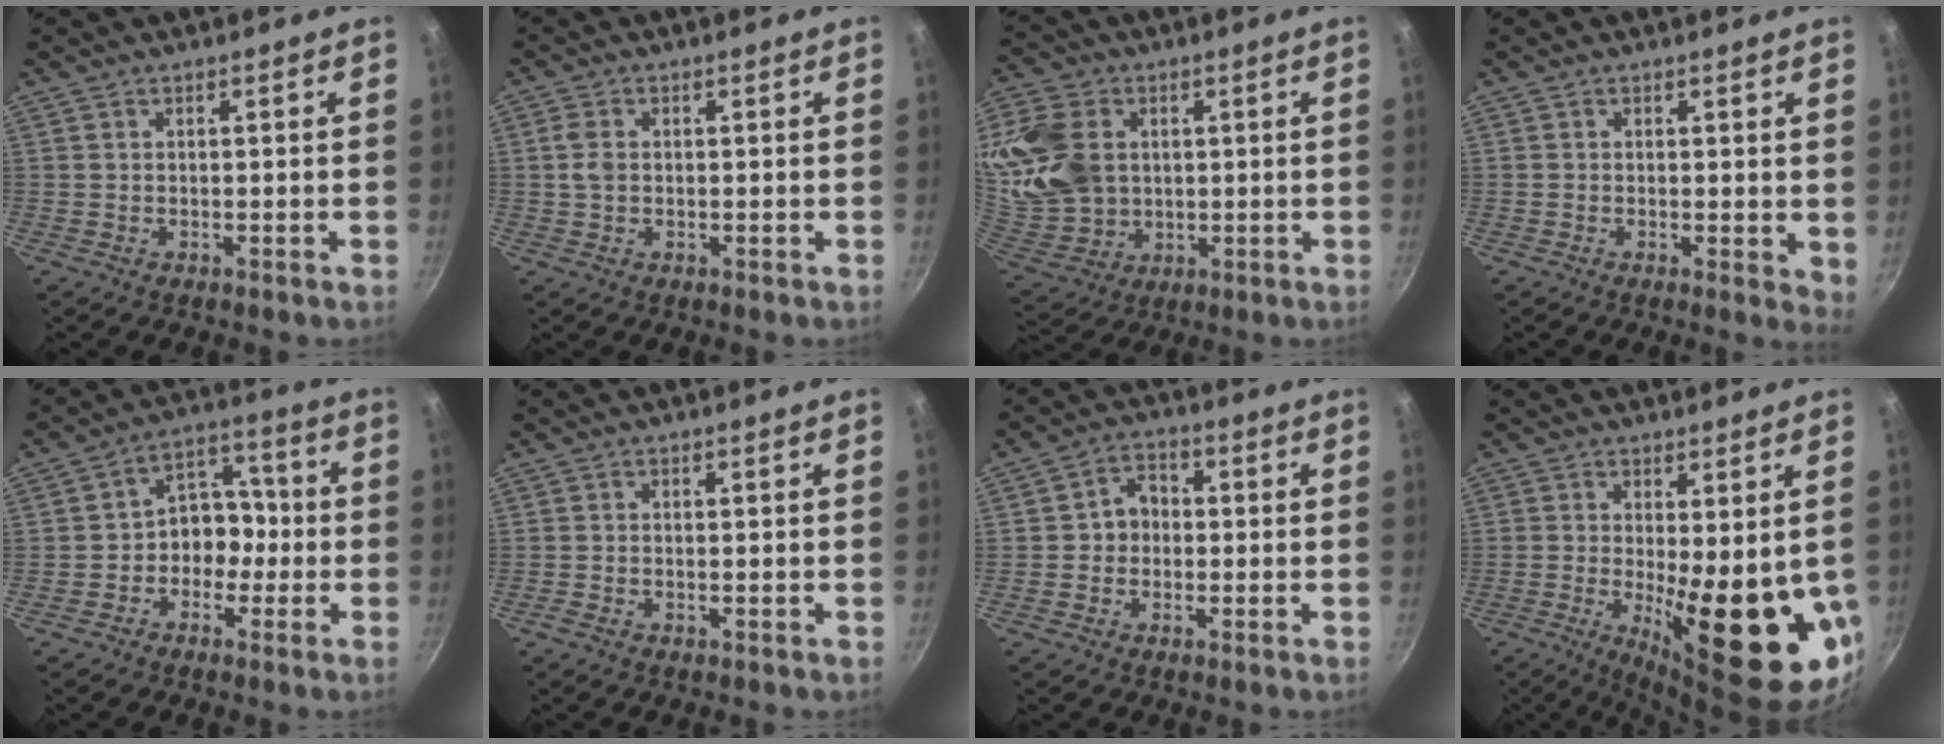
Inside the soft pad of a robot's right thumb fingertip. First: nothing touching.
{"total": 2.8, "force": [0.2, 2.0, 2.0], "torque": [-0.042, 0.004, 0.000]}
{"total": 16.7, "force": [2.9, 12.8, 10.3], "torque": [-0.200, -0.008, 0.069]}
{"total": 2.9, "force": [0.4, 1.3, 2.6], "torque": [-0.030, -0.007, 0.003]}
{"total": 8.3, "force": [-2.0, 6.6, 4.5], "torque": [-0.008, 0.043, -0.042]}
{"total": 0.8, "force": [-0.5, 0.3, 0.6], "torque": [-0.019, 0.004, -0.014]}
{"total": 5.1, "force": [-0.3, 4.4, 2.7], "torque": [-0.010, 0.013, -0.013]}
{"total": 17.2, "force": [-2.0, 5.4, 16.2], "torque": [-0.211, -0.034, -0.013]}